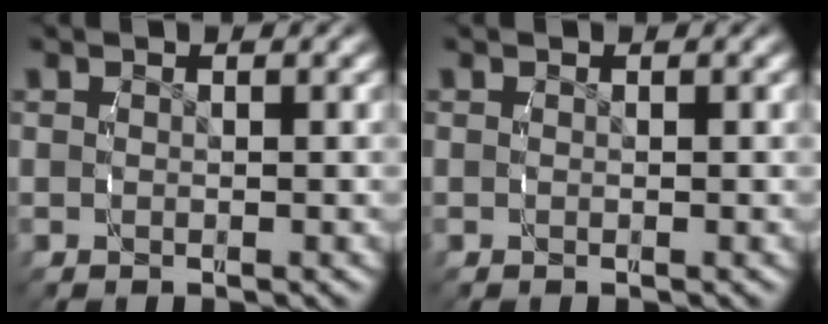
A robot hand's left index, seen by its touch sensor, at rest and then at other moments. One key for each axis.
{"total": 0.0}